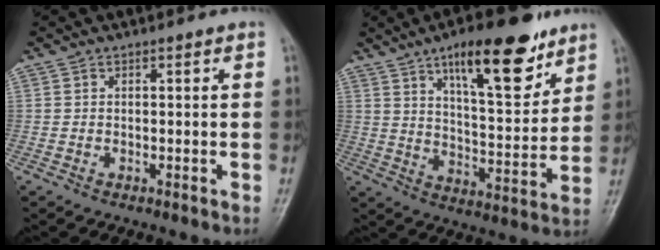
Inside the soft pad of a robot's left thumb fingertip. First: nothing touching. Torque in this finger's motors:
{"motor_torque": [0.84, 0.78, 1.49, -1.29, 0.18]}